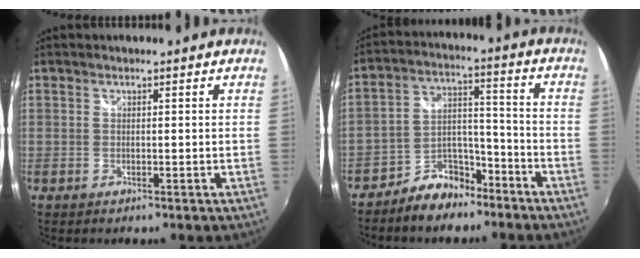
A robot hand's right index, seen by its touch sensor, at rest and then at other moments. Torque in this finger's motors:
{"motor_torque": [0.67, -0.38, 0.30, 0.01]}